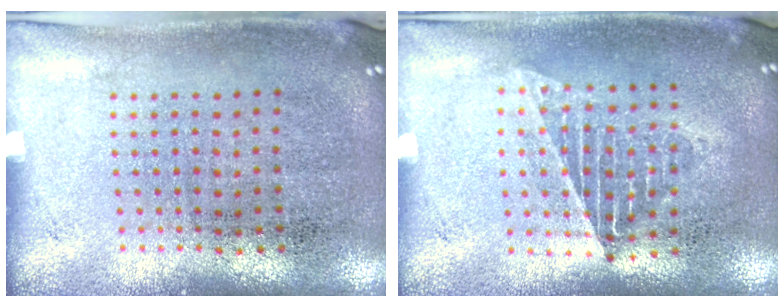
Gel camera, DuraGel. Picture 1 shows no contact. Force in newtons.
{"total": 1.2, "press": 1.1, "slide": 0.4}